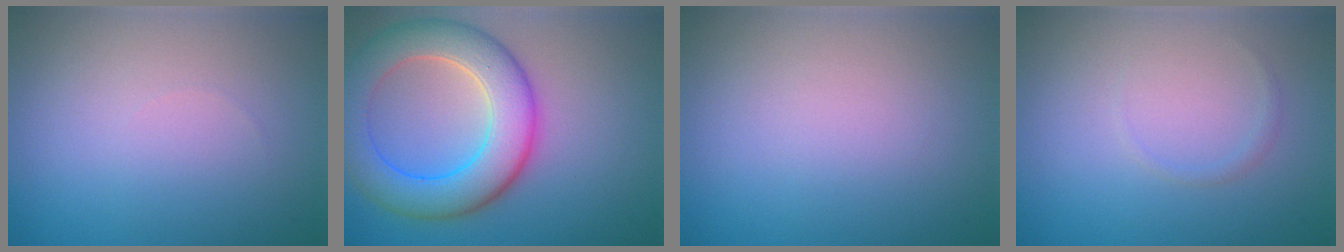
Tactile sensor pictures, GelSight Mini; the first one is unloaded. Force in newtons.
{"total": 8.3, "press": 8.3, "slide": 0.5}
{"total": 0.0}
{"total": 0.6, "press": 0.6, "slide": 0.1}